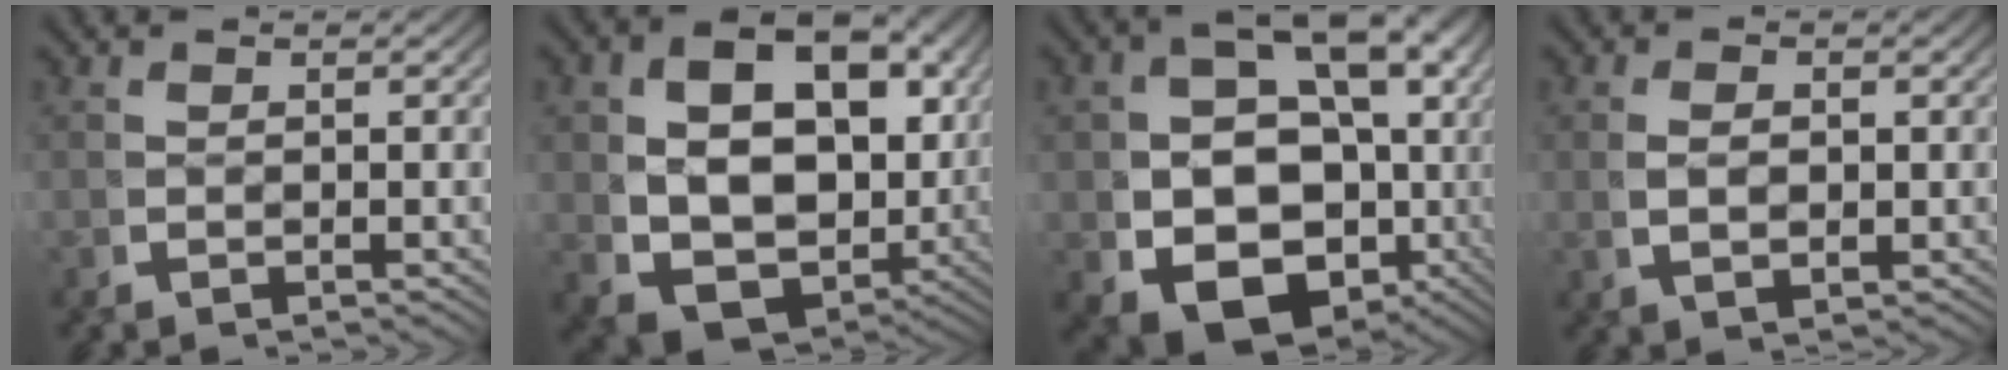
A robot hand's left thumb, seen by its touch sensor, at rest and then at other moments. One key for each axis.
{"total": 14.9, "fx": 0.0, "fy": 10.7, "fz": 10.3, "tx": -0.181, "ty": -0.048, "tz": 0.017}
{"total": 14.6, "fx": -1.9, "fy": 10.0, "fz": 10.4, "tx": -0.199, "ty": -0.070, "tz": 0.004}
{"total": 1.7, "fx": 0.4, "fy": 1.0, "fz": 1.2, "tx": -0.030, "ty": -0.008, "tz": 0.014}